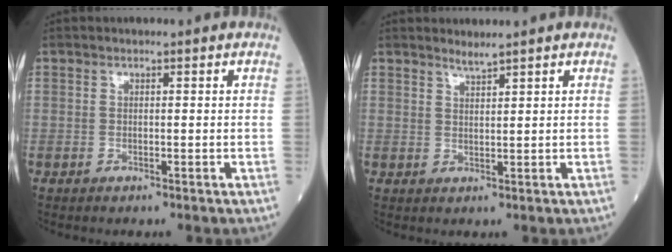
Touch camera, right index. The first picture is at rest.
{"total": 1.5, "force": [1.4, -0.4, 0.4], "torque": [-0.009, -0.007, 0.029]}